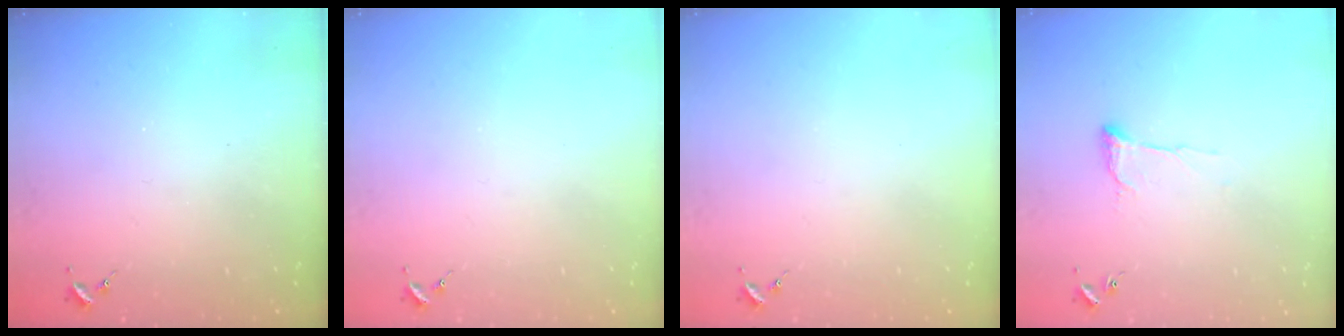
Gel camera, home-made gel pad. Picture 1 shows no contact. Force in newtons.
{"total": 0.0}
{"total": 0.0}
{"total": 7.1, "press": 7.1, "slide": 0.7}